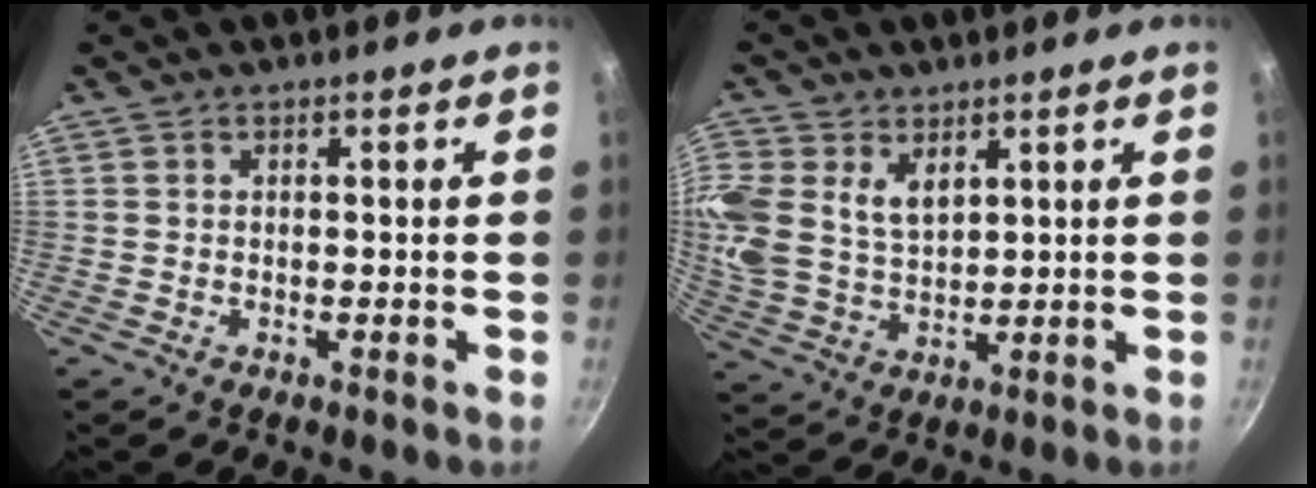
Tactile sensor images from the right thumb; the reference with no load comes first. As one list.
[{"total": 13.4, "force": [5.2, 9.5, 7.9], "torque": [-0.192, 0.002, 0.112]}]